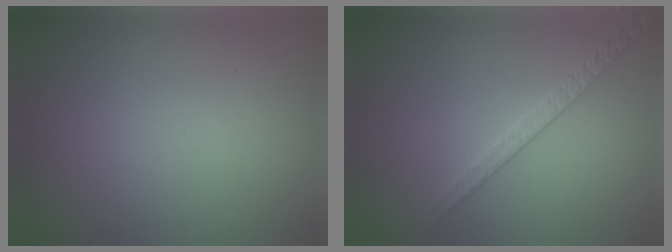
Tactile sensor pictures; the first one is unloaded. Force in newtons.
{"total": 1.9, "press": 1.4, "slide": 1.3}